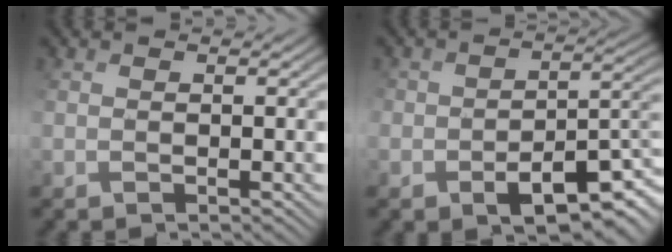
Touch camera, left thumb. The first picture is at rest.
{"total": 8.8, "force": [-4.7, 4.9, 5.7], "torque": [-0.076, -0.027, -0.070]}